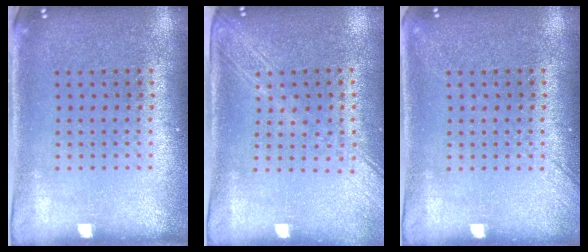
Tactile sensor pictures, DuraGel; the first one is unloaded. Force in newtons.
{"total": 2.0, "press": 1.7, "slide": 1.1}
{"total": 1.2, "press": 1.2, "slide": 0.2}